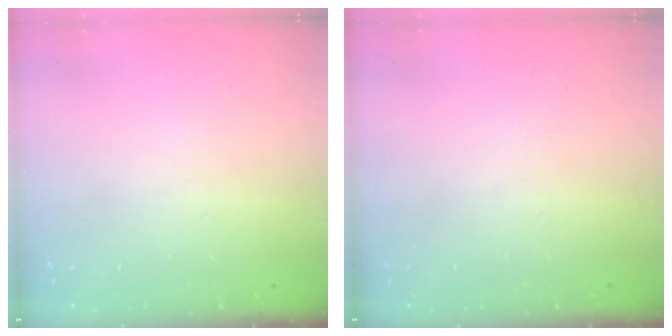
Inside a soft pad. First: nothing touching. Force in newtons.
{"total": 0.0}